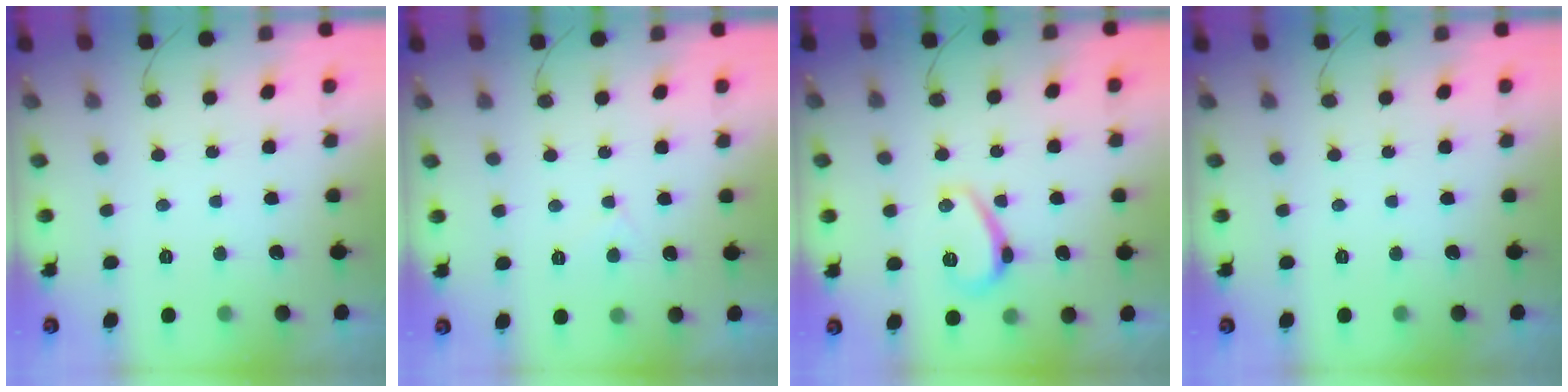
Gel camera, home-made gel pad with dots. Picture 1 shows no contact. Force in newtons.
{"total": 2.7, "press": 2.7, "slide": 0.3}
{"total": 6.5, "press": 6.4, "slide": 0.9}
{"total": 0.0}